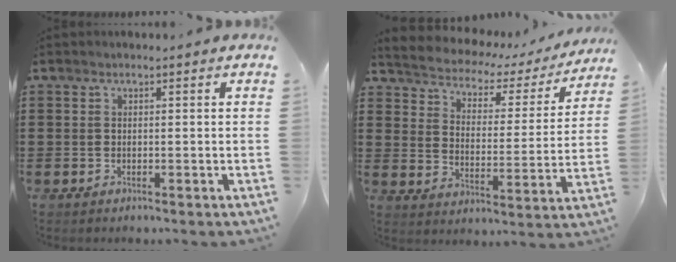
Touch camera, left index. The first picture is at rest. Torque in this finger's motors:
{"motor_torque": [2.14, 0.00, 0.35, -0.01]}